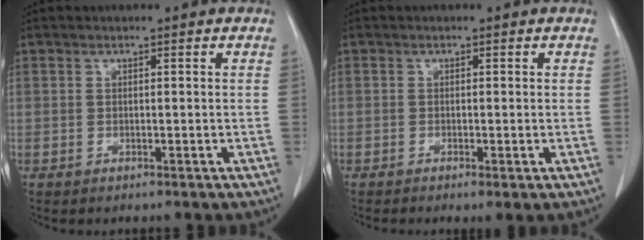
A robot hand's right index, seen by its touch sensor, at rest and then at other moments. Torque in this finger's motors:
{"motor_torque": [0.42, -0.41, -0.04, -0.01]}